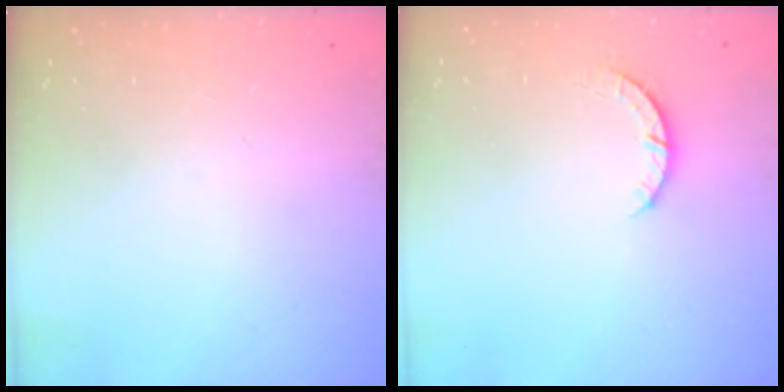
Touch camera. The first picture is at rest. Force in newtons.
{"total": 3.2, "press": 3.2, "slide": 0.4}